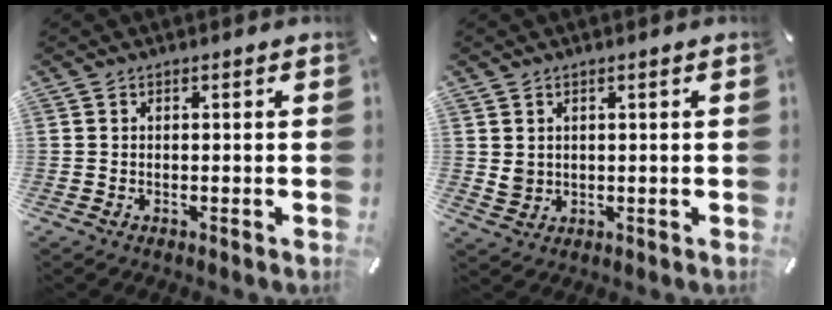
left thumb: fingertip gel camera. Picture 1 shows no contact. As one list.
[{"total": 2.6, "force": [1.1, 2.3, 0.6], "torque": [-0.005, 0.000, 0.020]}]